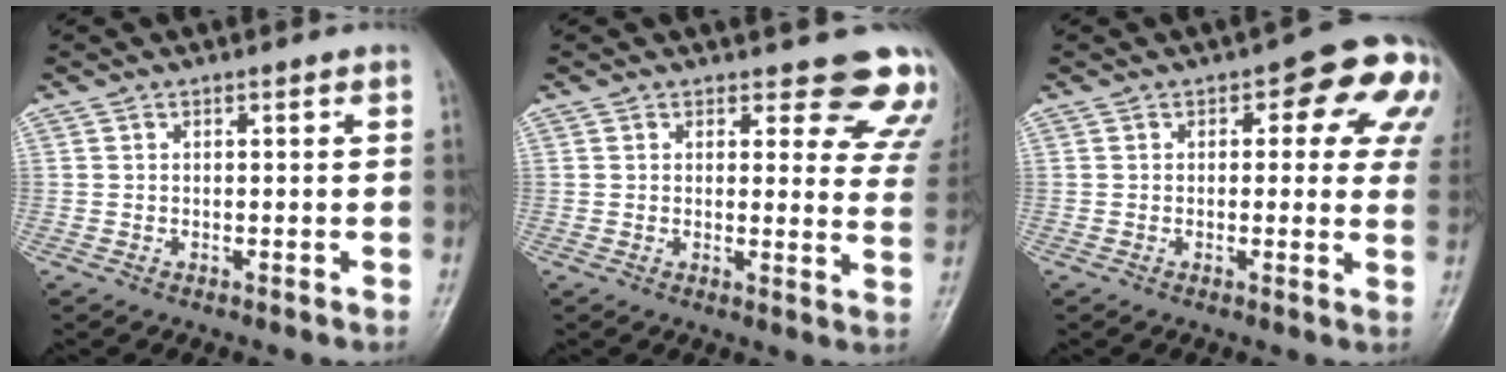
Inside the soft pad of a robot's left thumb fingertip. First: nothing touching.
{"total": 11.6, "force": [9.8, 4.5, 4.4], "torque": [0.010, -0.061, 0.081]}
{"total": 12.4, "force": [4.1, 5.9, 10.1], "torque": [-0.059, 0.002, 0.036]}